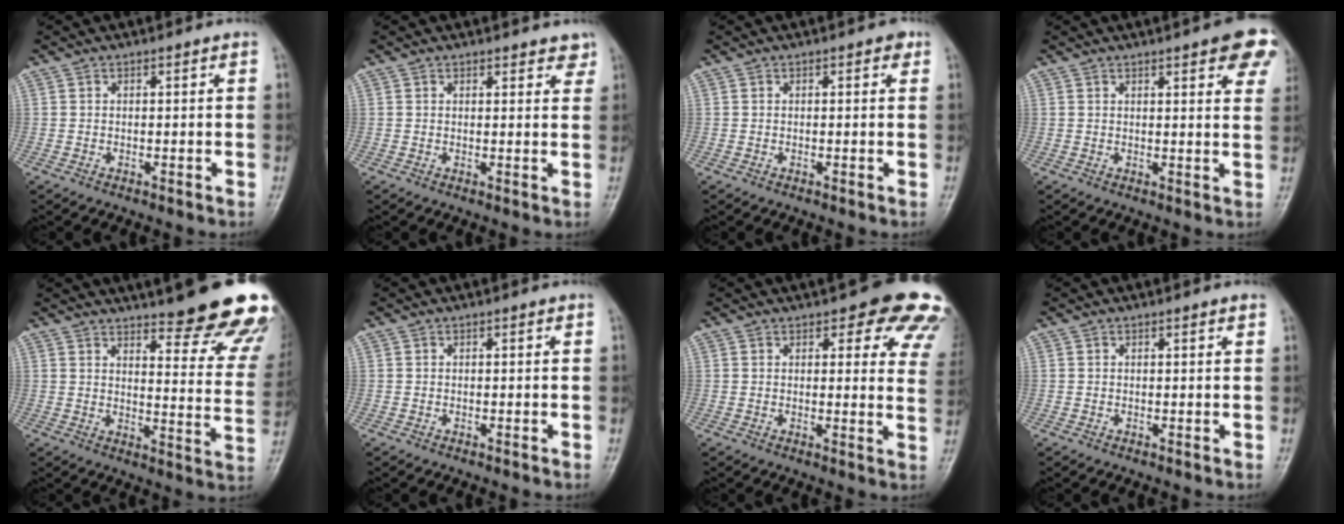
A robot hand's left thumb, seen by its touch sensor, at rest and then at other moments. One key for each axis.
{"total": 3.2, "fx": 2.6, "fy": 1.5, "fz": 1.1, "tx": 0.016, "ty": -0.011, "tz": 0.023}
{"total": 1.3, "fx": 0.5, "fy": 0.8, "fz": 0.9, "tx": -0.001, "ty": 0.001, "tz": 0.002}
{"total": 10.8, "fx": 6.0, "fy": 3.2, "fz": 8.4, "tx": -0.072, "ty": -0.016, "tz": 0.063}
{"total": 26.7, "fx": 20.7, "fy": 6.4, "fz": 15.7, "tx": -0.160, "ty": -0.123, "tz": 0.244}
{"total": 0.0}
{"total": 14.0, "fx": 9.9, "fy": 5.5, "fz": 8.2, "tx": -0.036, "ty": -0.036, "tz": 0.090}
{"total": 1.0, "fx": 0.6, "fy": 0.3, "fz": 0.7, "tx": -0.009, "ty": -0.001, "tz": 0.006}